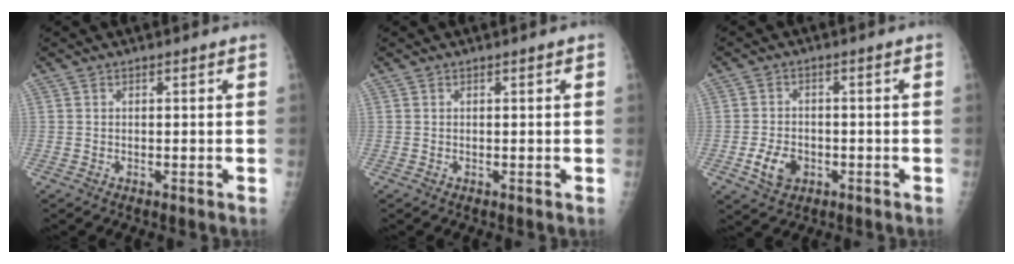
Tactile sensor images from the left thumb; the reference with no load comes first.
{"total": 0.0}
{"total": 5.7, "force": [-2.1, 4.2, 3.3], "torque": [-0.051, 0.009, -0.033]}